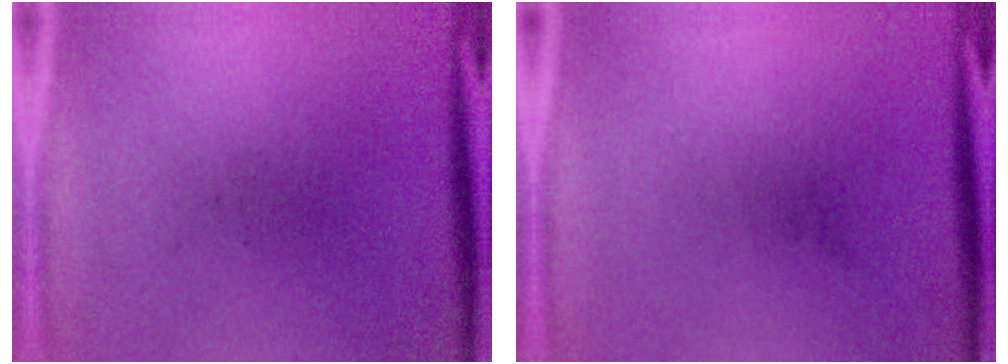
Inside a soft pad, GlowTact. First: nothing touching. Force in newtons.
{"total": 0.0}